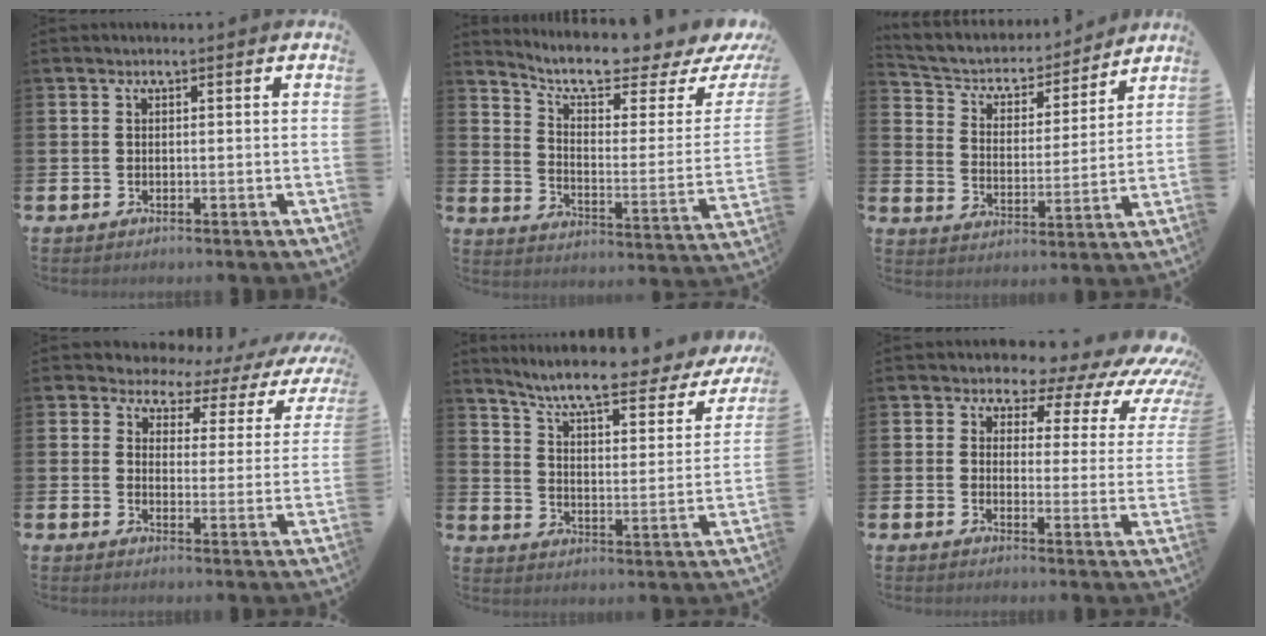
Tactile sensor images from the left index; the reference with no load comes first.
{"total": 9.4, "force": [8.4, 0.9, 4.0], "torque": [-0.100, -0.069, 0.138]}
{"total": 5.3, "force": [4.9, 2.1, 0.6], "torque": [-0.046, -0.042, 0.078]}
{"total": 3.2, "force": [2.2, 2.3, 0.3], "torque": [-0.020, -0.029, 0.025]}
{"total": 8.0, "force": [6.5, 1.2, 4.5], "torque": [-0.108, -0.052, 0.101]}
{"total": 5.5, "force": [4.2, 2.8, 2.1], "torque": [-0.036, -0.048, 0.059]}